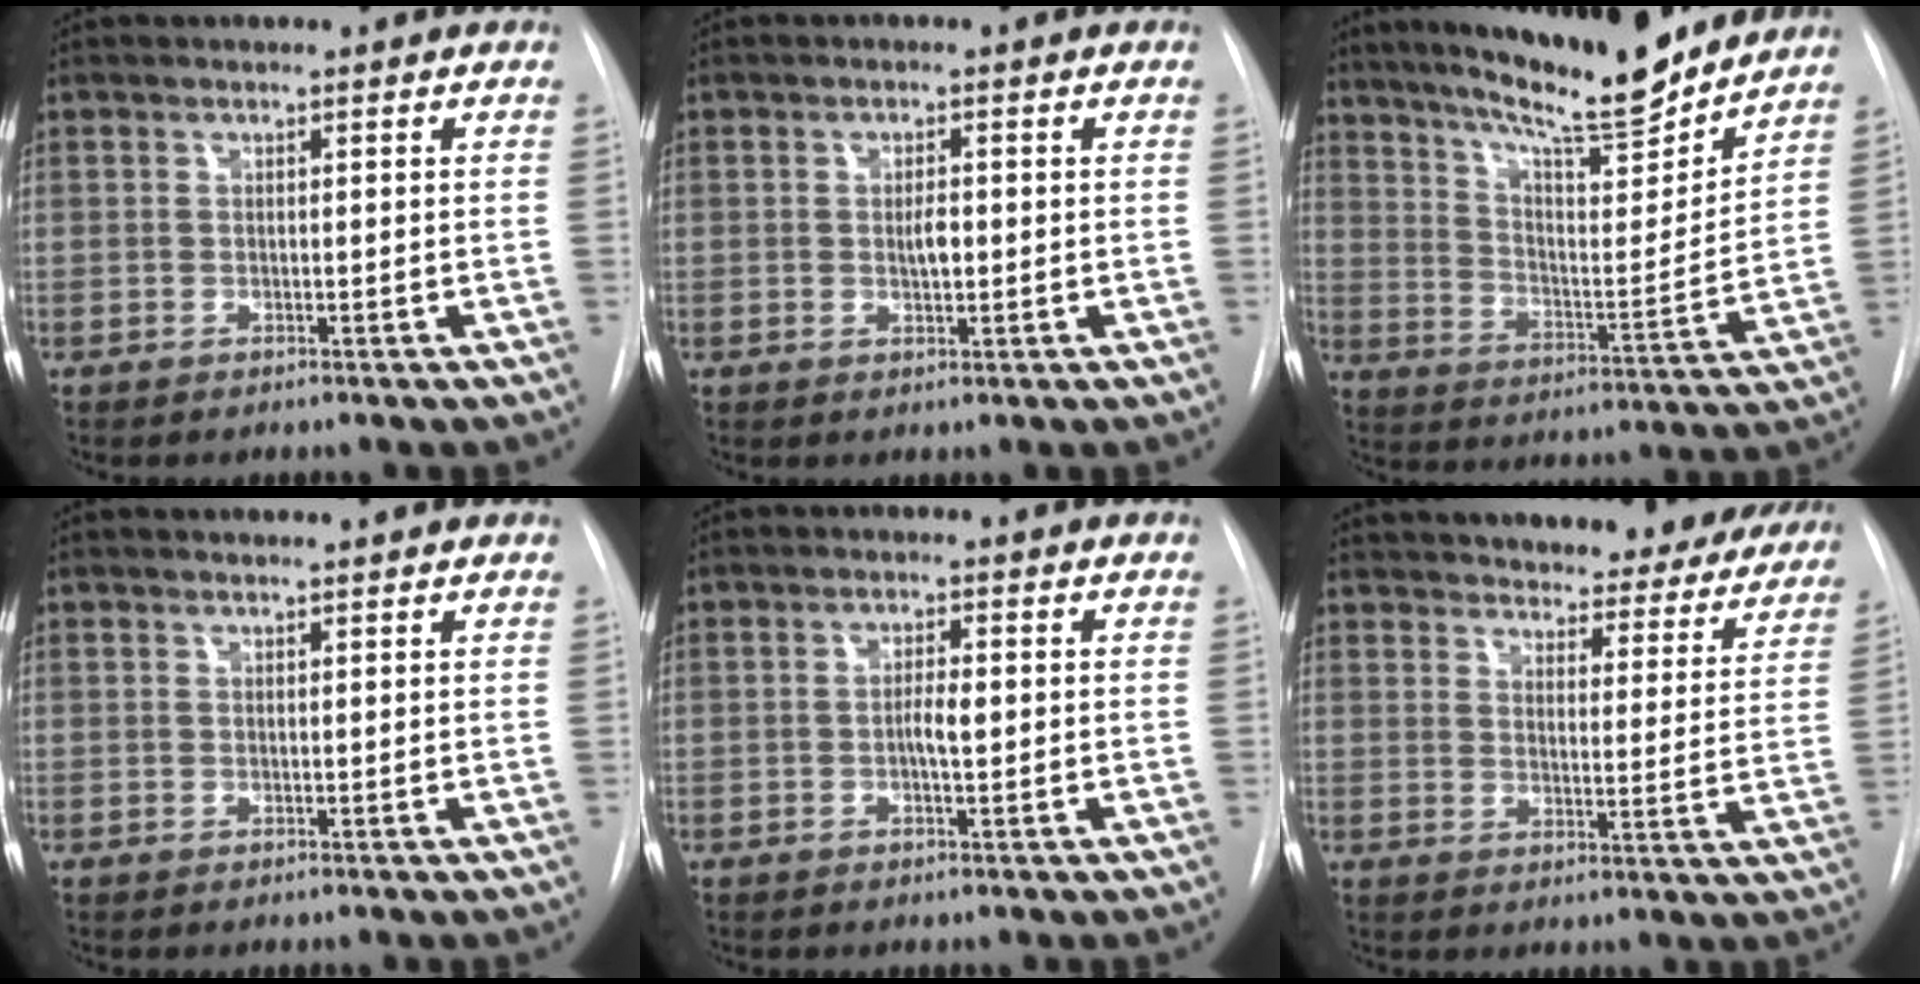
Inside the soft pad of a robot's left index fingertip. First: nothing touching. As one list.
[{"total": 2.3, "force": [-0.7, 0.9, 1.9], "torque": [-0.033, -0.004, -0.014]}, {"total": 18.8, "force": [16.1, 2.4, 9.5], "torque": [-0.154, -0.019, 0.243]}, {"total": 1.5, "force": [1.5, 0.2, 0.3], "torque": [-0.007, 0.008, 0.012]}, {"total": 2.6, "force": [-0.9, 0.7, 2.3], "torque": [-0.042, -0.003, -0.018]}, {"total": 26.9, "force": [24.8, 7.2, 7.6], "torque": [-0.124, -0.046, 0.299]}]